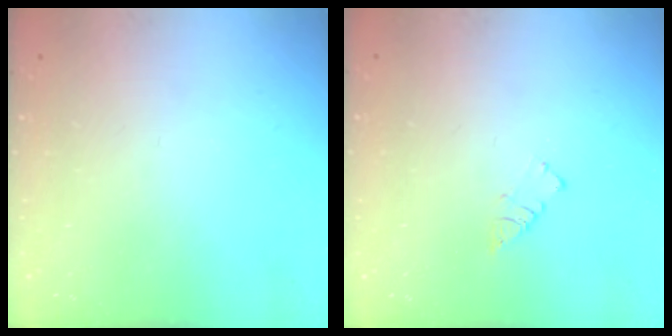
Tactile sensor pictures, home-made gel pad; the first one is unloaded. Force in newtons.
{"total": 2.9, "press": 2.9, "slide": 0.4}